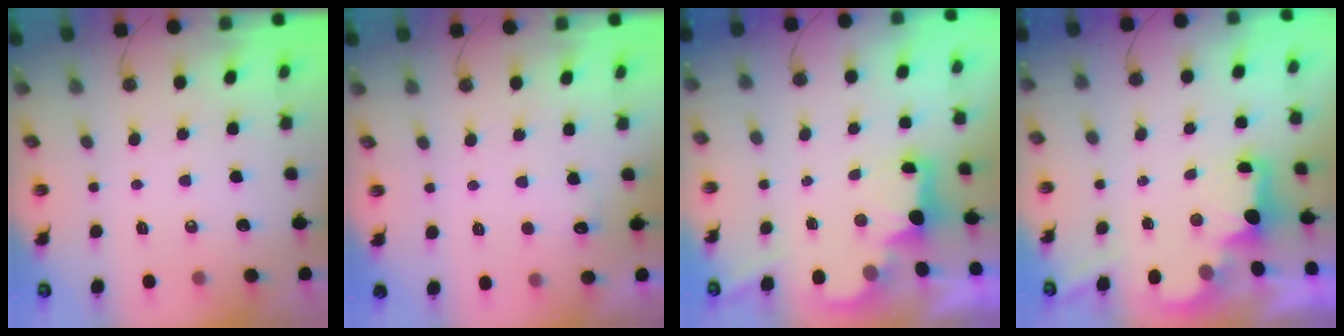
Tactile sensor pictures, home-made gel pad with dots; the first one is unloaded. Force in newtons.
{"total": 5.5, "press": 5.3, "slide": 1.4}
{"total": 2.5, "press": 2.3, "slide": 0.8}
{"total": 2.1, "press": 1.9, "slide": 0.8}